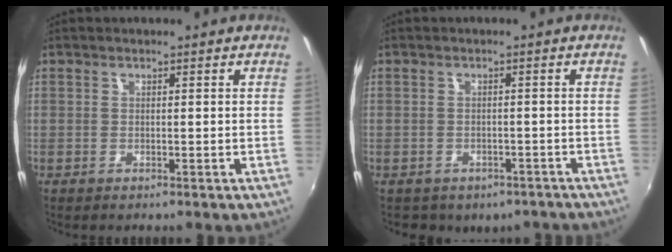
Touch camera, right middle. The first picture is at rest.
{"total": 6.3, "force": [-4.3, 4.1, 2.1], "torque": [-0.047, -0.009, -0.042]}